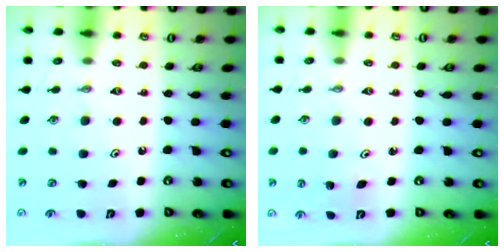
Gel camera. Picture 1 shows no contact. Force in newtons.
{"total": 2.9, "press": 2.6, "slide": 1.3}